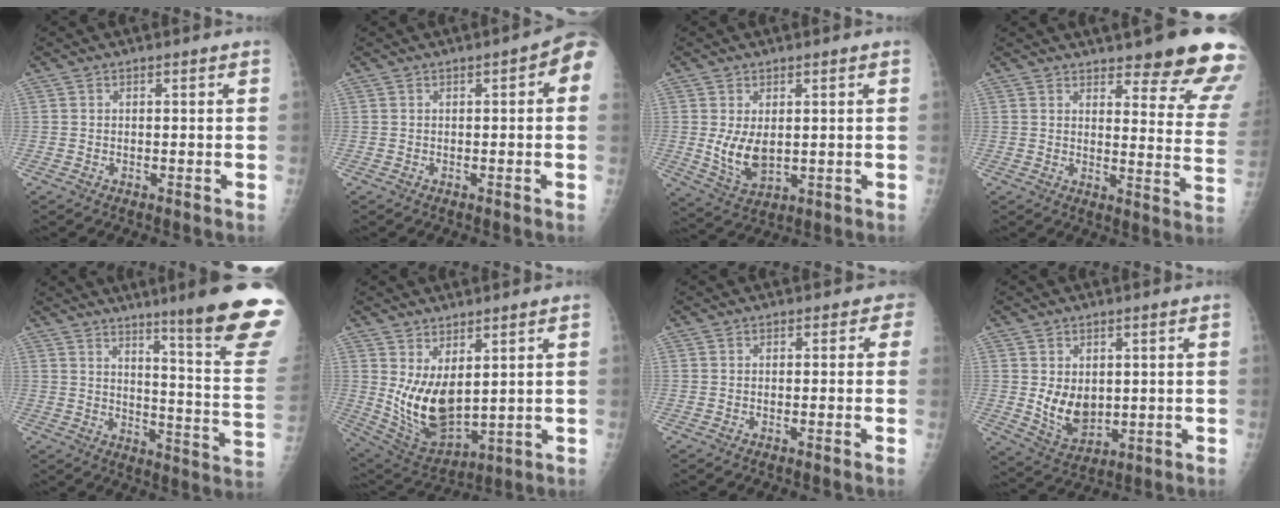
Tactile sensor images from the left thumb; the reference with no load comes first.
{"total": 4.8, "force": [1.0, 1.6, 4.4], "torque": [-0.043, 0.012, 0.002]}
{"total": 7.0, "force": [0.4, 4.1, 5.7], "torque": [-0.094, -0.015, 0.022]}
{"total": 18.8, "force": [14.4, 4.3, 11.2], "torque": [-0.104, -0.086, 0.165]}
{"total": 20.4, "force": [14.1, 0.4, 14.7], "torque": [-0.167, -0.101, 0.189]}
{"total": 11.9, "force": [2.5, 6.0, 9.9], "torque": [-0.164, -0.033, 0.074]}
{"total": 1.4, "force": [0.0, 1.2, 0.7], "torque": [0.015, 0.007, -0.014]}
{"total": 7.9, "force": [0.6, 5.8, 5.4], "torque": [-0.064, -0.018, 0.032]}